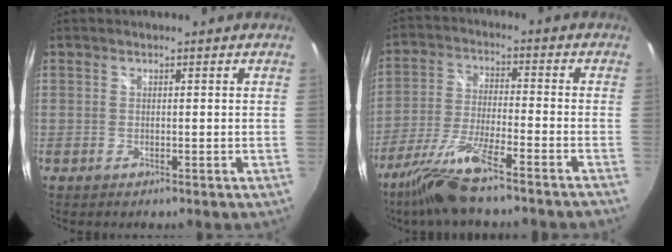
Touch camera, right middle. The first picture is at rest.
{"total": 11.8, "force": [-9.3, 0.4, 7.2], "torque": [-0.151, -0.022, -0.169]}